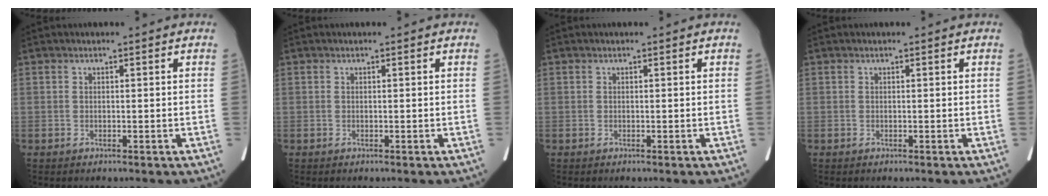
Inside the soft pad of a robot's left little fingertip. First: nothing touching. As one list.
[{"total": 0.0}, {"total": 0.0}, {"total": 0.0}]